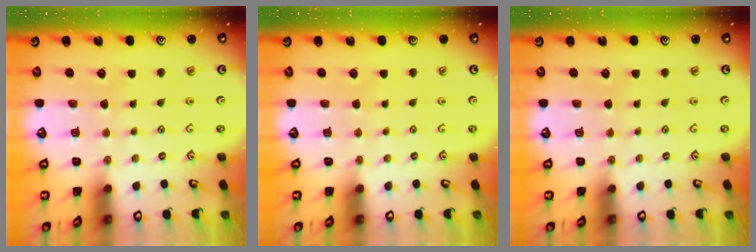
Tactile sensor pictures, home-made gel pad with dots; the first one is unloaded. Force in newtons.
{"total": 0.0}
{"total": 0.0}